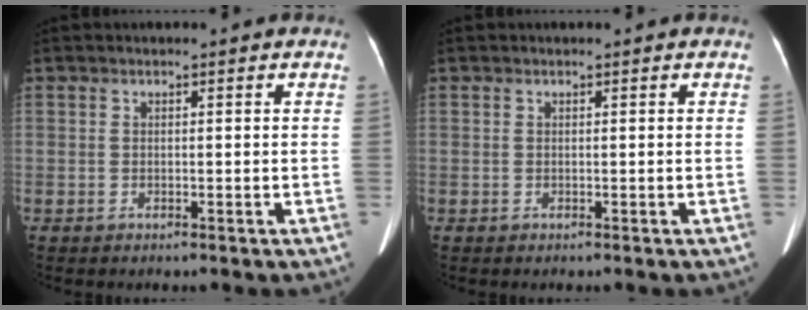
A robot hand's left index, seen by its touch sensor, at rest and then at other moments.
{"total": 0.0}